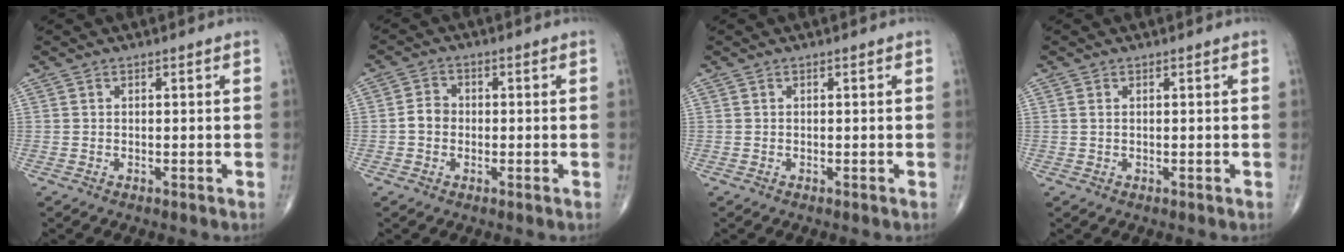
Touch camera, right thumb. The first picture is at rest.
{"total": 3.3, "force": [-0.6, 2.8, 1.7], "torque": [-0.022, 0.012, -0.017]}
{"total": 0.0}
{"total": 0.6, "force": [0.2, 0.3, 0.5], "torque": [-0.014, 0.004, 0.006]}